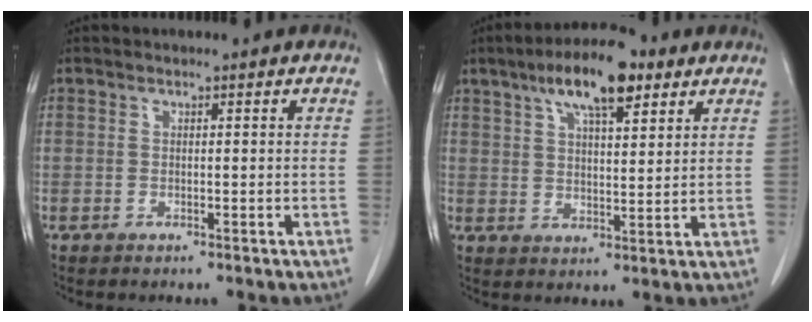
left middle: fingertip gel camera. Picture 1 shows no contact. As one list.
[{"total": 10.9, "force": [6.4, 3.1, 8.2], "torque": [-0.143, 0.018, 0.104]}]